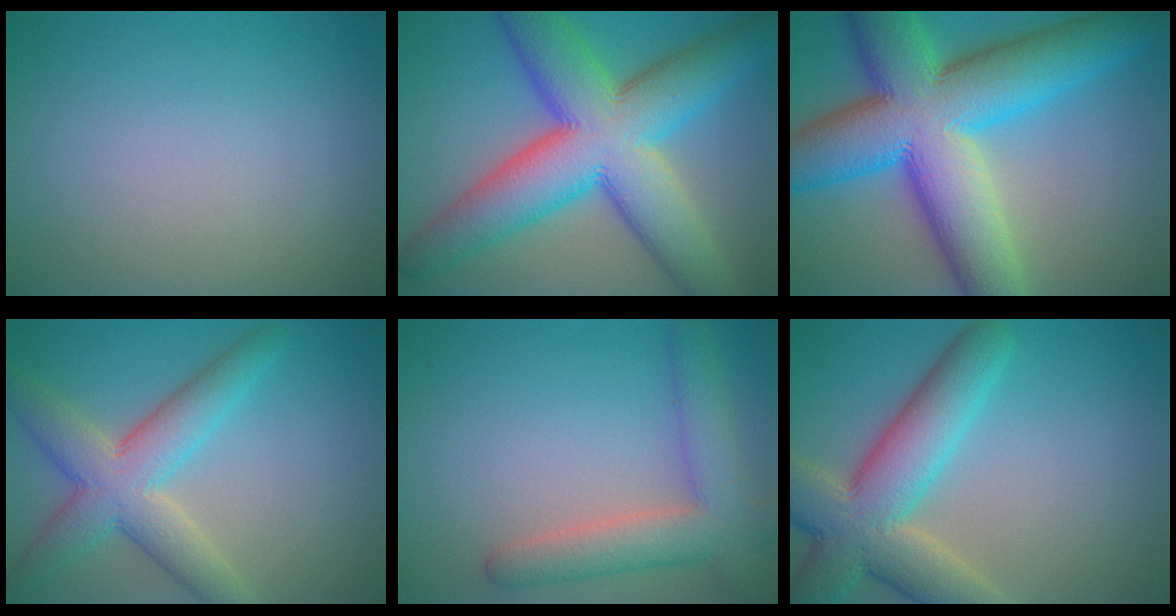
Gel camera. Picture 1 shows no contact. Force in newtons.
{"total": 13.8, "press": 13.7, "slide": 0.3}
{"total": 15.9, "press": 15.9, "slide": 0.5}
{"total": 6.6, "press": 6.5, "slide": 0.4}
{"total": 5.8, "press": 5.7, "slide": 0.6}
{"total": 9.2, "press": 9.2, "slide": 0.7}